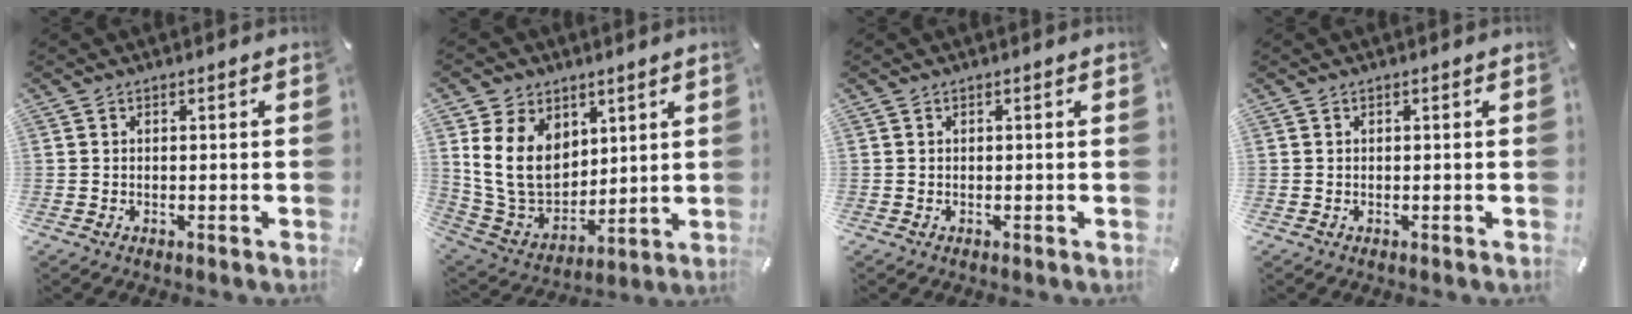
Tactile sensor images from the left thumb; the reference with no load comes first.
{"total": 15.5, "force": [4.8, 12.2, 8.2], "torque": [-0.197, -0.026, 0.094]}
{"total": 0.0}
{"total": 0.0}